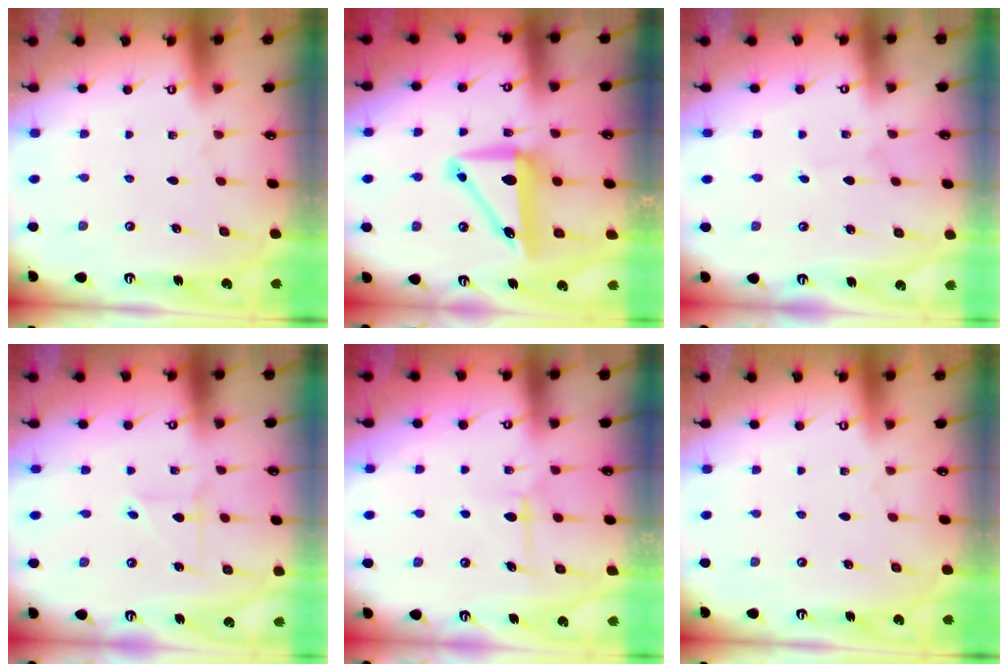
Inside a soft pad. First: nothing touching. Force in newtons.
{"total": 10.3, "press": 10.1, "slide": 2.2}
{"total": 1.7, "press": 1.7, "slide": 0.1}
{"total": 2.1, "press": 1.9, "slide": 0.7}
{"total": 7.1, "press": 7.1, "slide": 0.2}
{"total": 0.0}